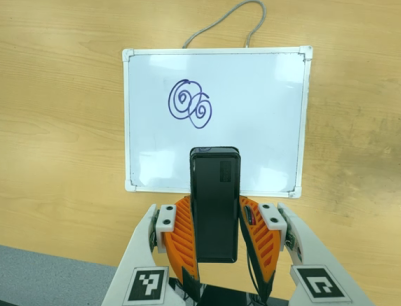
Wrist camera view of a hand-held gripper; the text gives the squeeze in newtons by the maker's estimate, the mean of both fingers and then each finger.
{"total": 3.9, "left": 2.6, "right": 5.1}